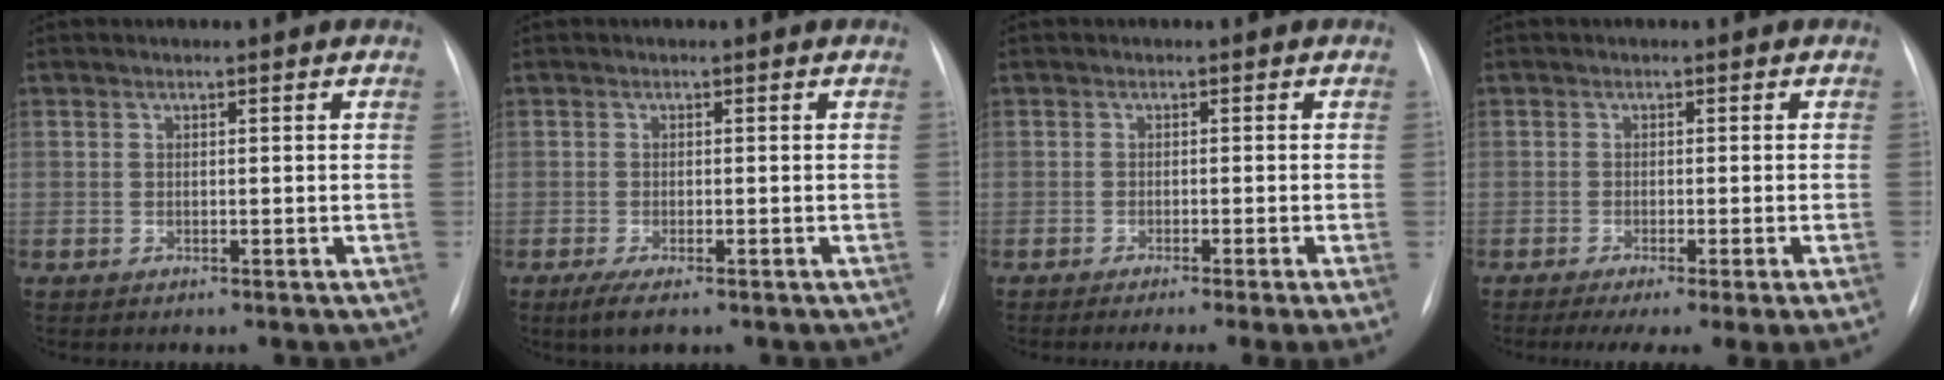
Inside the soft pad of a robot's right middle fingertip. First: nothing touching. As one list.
[{"total": 3.3, "force": [-2.1, 0.8, 2.5], "torque": [-0.048, -0.009, -0.035]}, {"total": 6.5, "force": [-4.6, -1.0, 4.4], "torque": [-0.042, -0.016, -0.067]}, {"total": 9.2, "force": [-6.5, -0.2, 6.4], "torque": [-0.077, -0.017, -0.098]}]